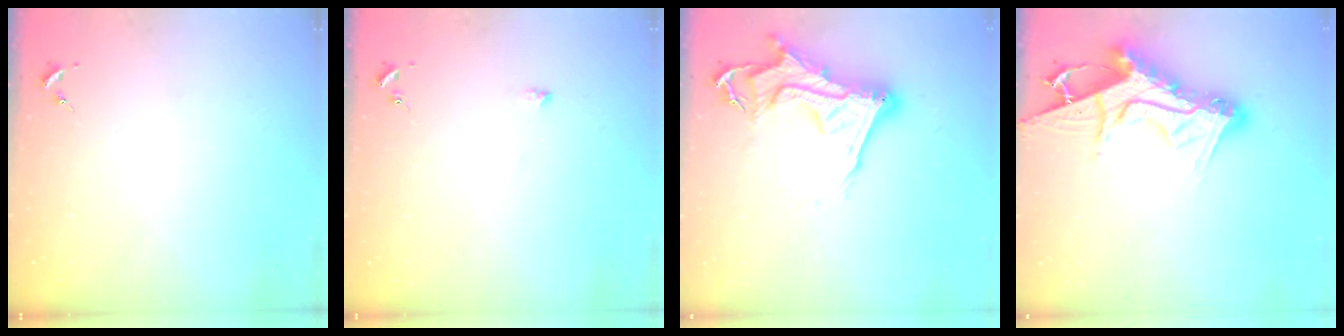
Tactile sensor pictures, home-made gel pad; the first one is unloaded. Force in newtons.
{"total": 3.9, "press": 3.8, "slide": 0.6}
{"total": 17.1, "press": 17.1, "slide": 1.6}
{"total": 19.4, "press": 19.4, "slide": 1.4}